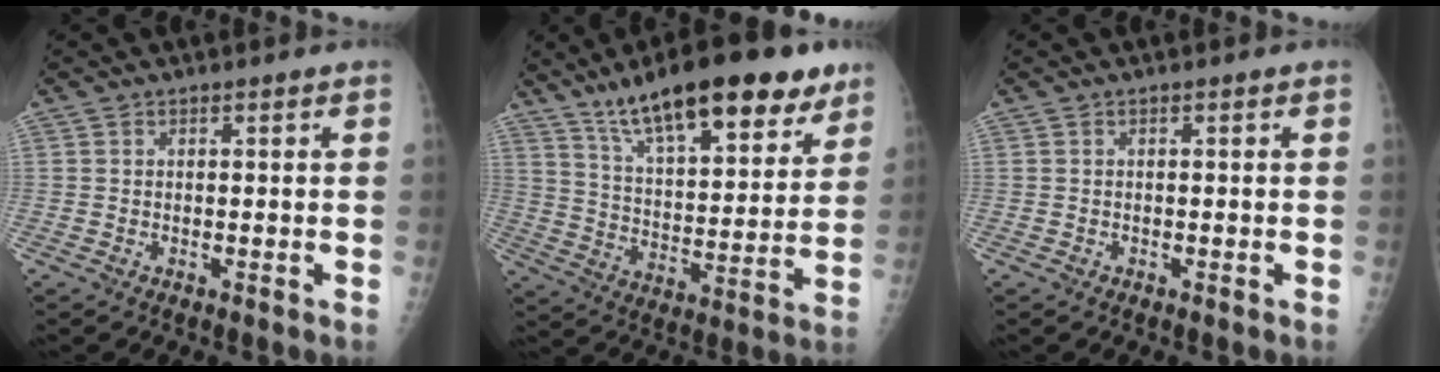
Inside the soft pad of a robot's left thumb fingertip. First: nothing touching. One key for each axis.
{"total": 22.9, "fx": 15.2, "fy": 7.4, "fz": 15.4, "tx": -0.206, "ty": -0.047, "tz": 0.245}
{"total": 0.0}